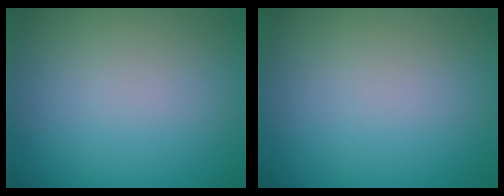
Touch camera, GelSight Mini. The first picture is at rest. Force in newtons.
{"total": 0.0}